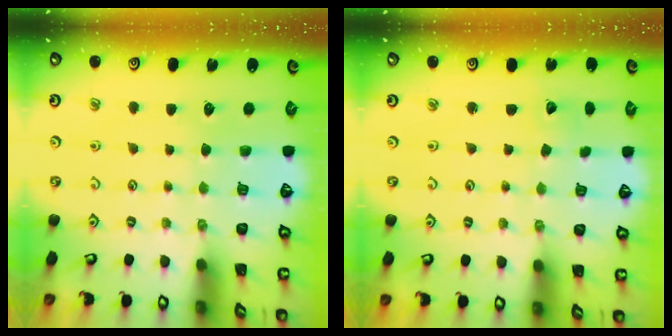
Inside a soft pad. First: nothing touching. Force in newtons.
{"total": 1.8, "press": 1.8, "slide": 0.1}